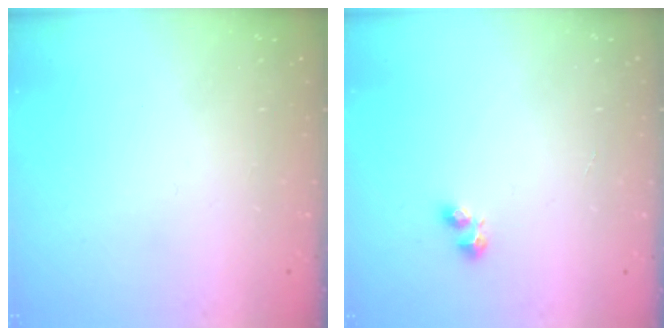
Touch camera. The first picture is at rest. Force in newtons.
{"total": 3.8, "press": 3.8, "slide": 0.7}